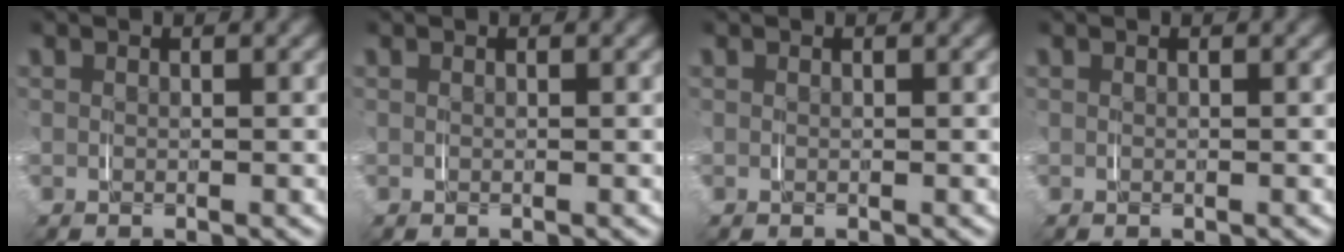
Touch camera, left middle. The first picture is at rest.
{"total": 0.0}
{"total": 0.0}
{"total": 0.0}